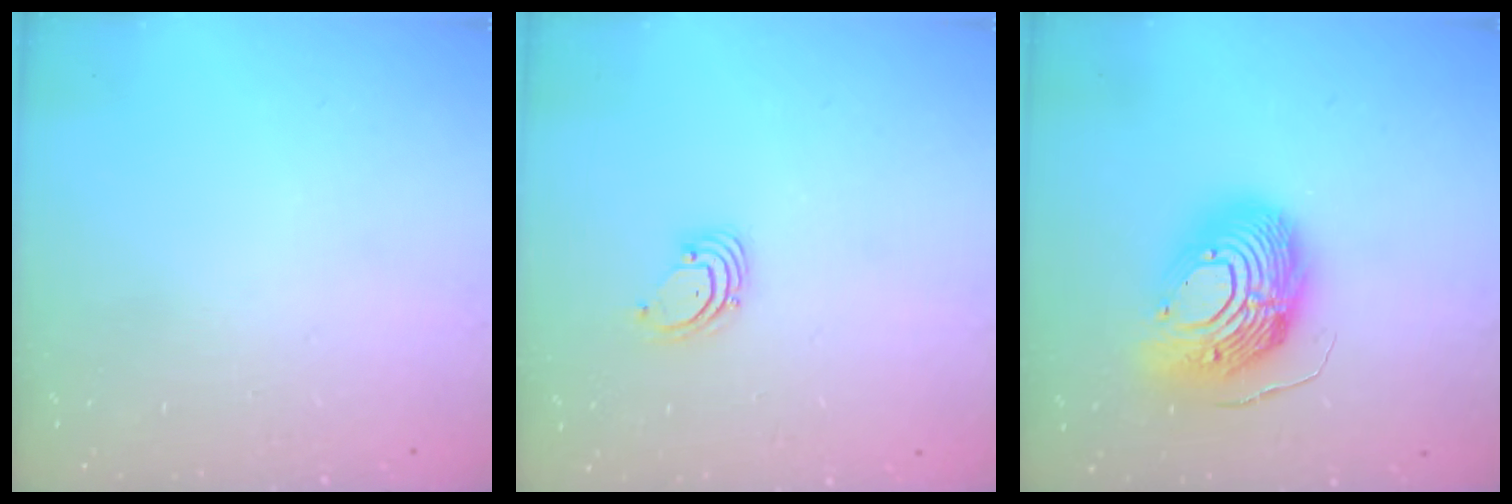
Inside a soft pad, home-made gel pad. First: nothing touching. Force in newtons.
{"total": 1.6, "press": 1.6, "slide": 0.1}
{"total": 16.9, "press": 16.8, "slide": 1.6}